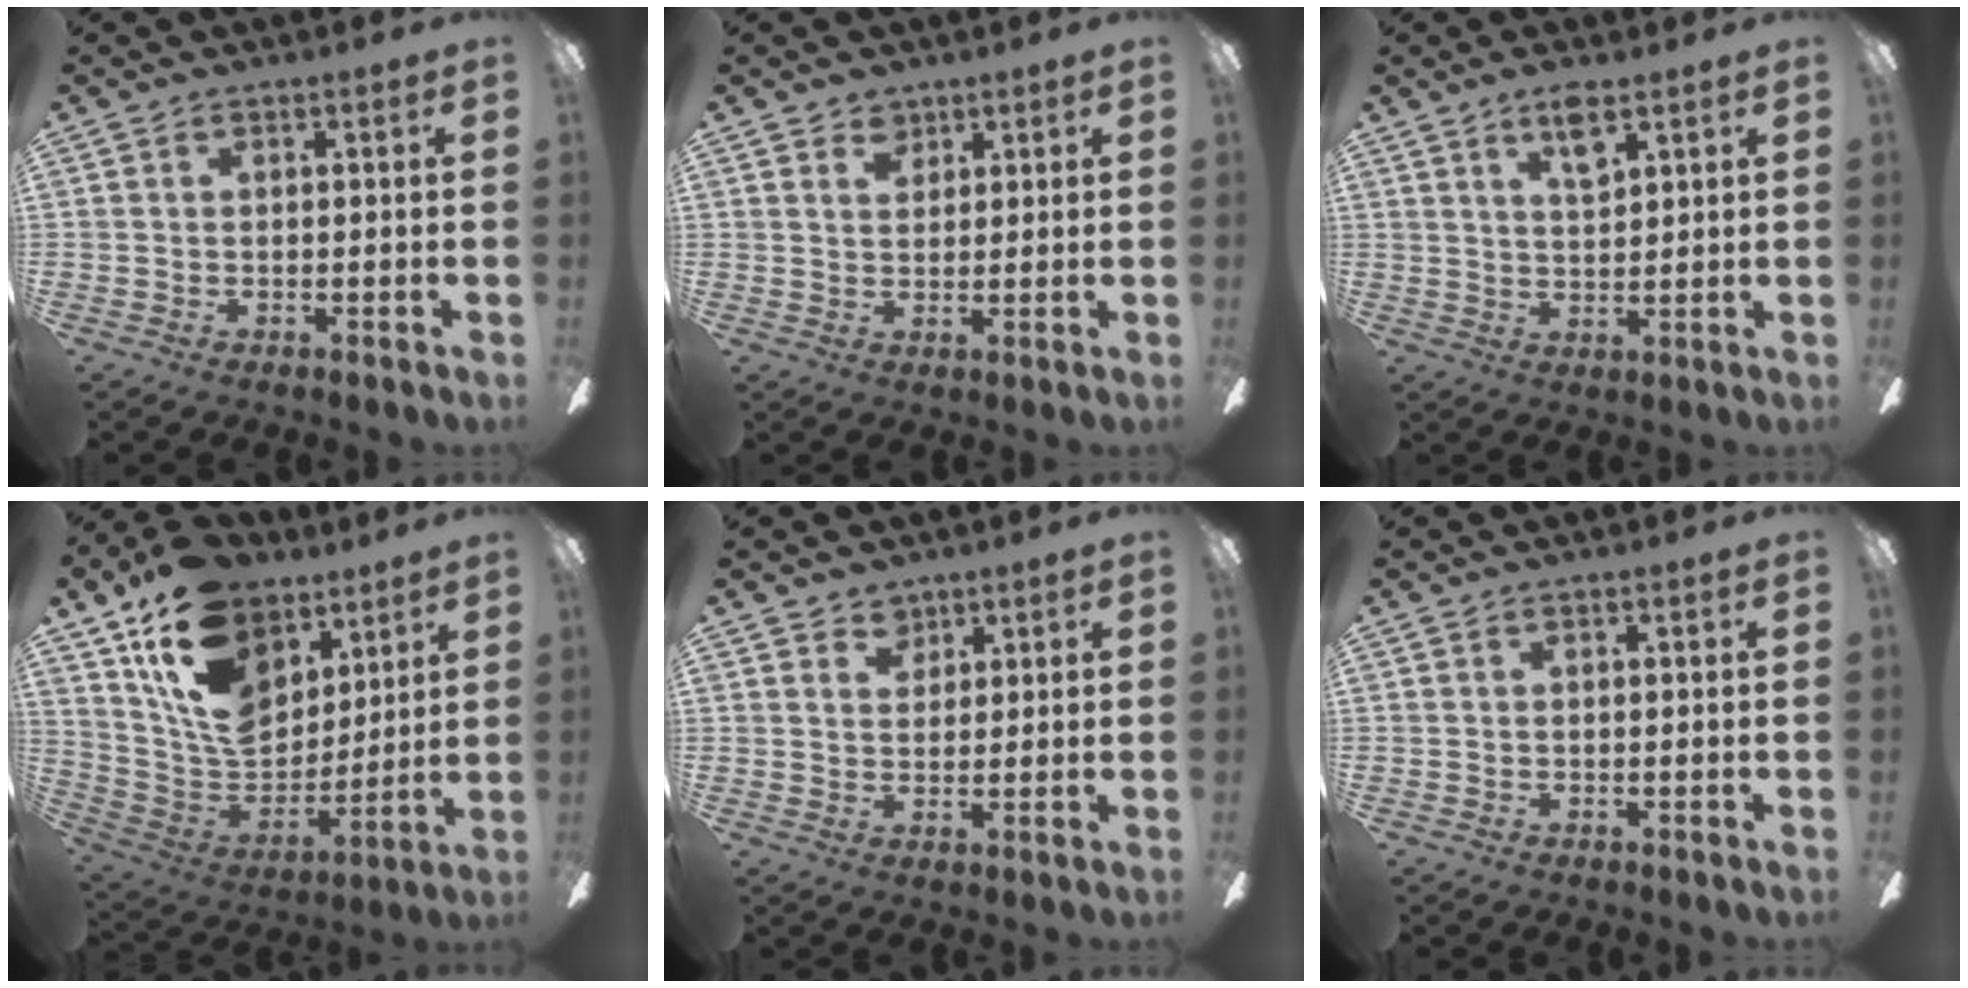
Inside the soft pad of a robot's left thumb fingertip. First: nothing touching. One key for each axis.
{"total": 3.5, "fx": 2.5, "fy": 2.3, "fz": 0.8, "tx": -0.006, "ty": -0.005, "tz": 0.046}
{"total": 5.4, "fx": 3.7, "fy": 1.7, "fz": 3.6, "tx": -0.055, "ty": -0.015, "tz": 0.061}
{"total": 19.5, "fx": 11.4, "fy": 12.5, "fz": 9.7, "tx": -0.186, "ty": -0.065, "tz": 0.214}
{"total": 3.7, "fx": 2.8, "fy": 2.4, "fz": 0.3, "tx": 0.001, "ty": -0.012, "tz": 0.052}
{"total": 0.0}